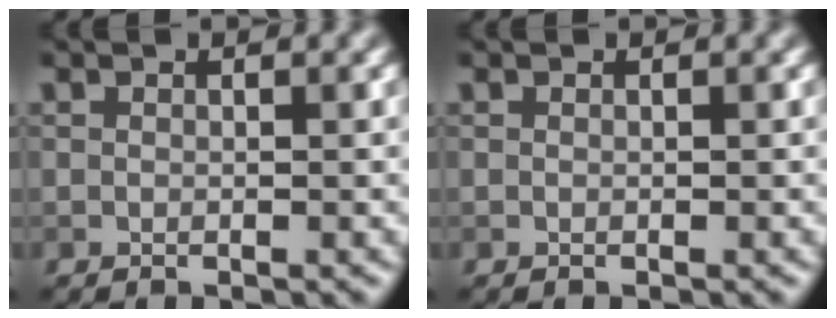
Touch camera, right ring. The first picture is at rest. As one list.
[{"total": 0.0}]